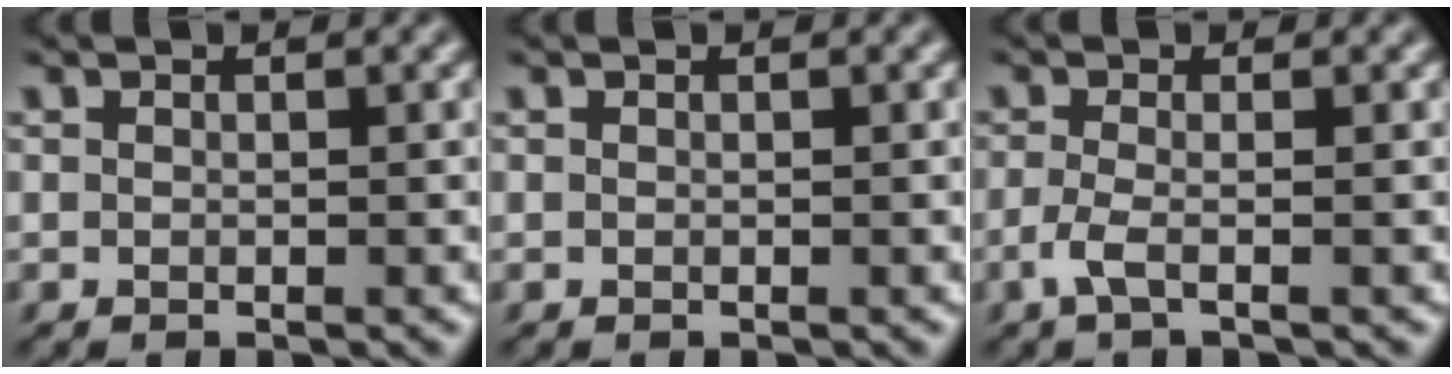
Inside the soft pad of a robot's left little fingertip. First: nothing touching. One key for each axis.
{"total": 0.0}
{"total": 1.8, "fx": -0.9, "fy": 0.2, "fz": 1.6, "tx": -0.040, "ty": -0.003, "tz": -0.022}